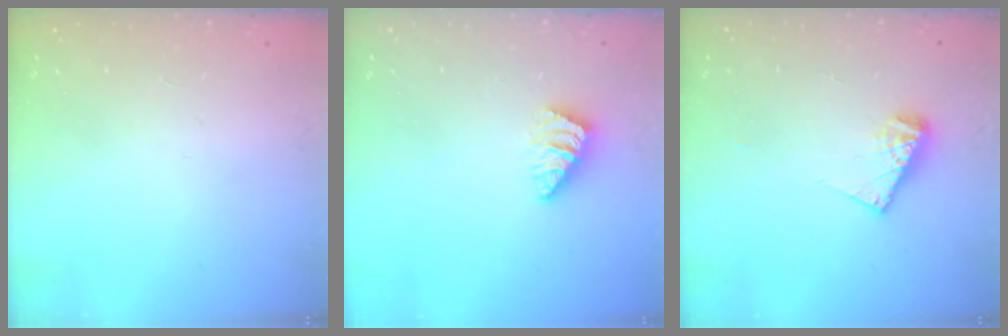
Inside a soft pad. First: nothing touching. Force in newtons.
{"total": 1.0, "press": 1.0, "slide": 0.3}
{"total": 8.1, "press": 8.1, "slide": 0.9}